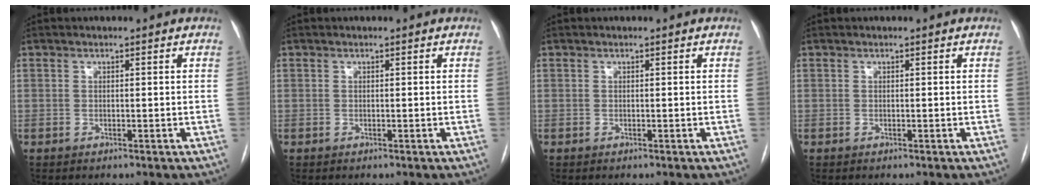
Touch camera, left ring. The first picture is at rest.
{"total": 0.0}
{"total": 0.0}
{"total": 0.0}